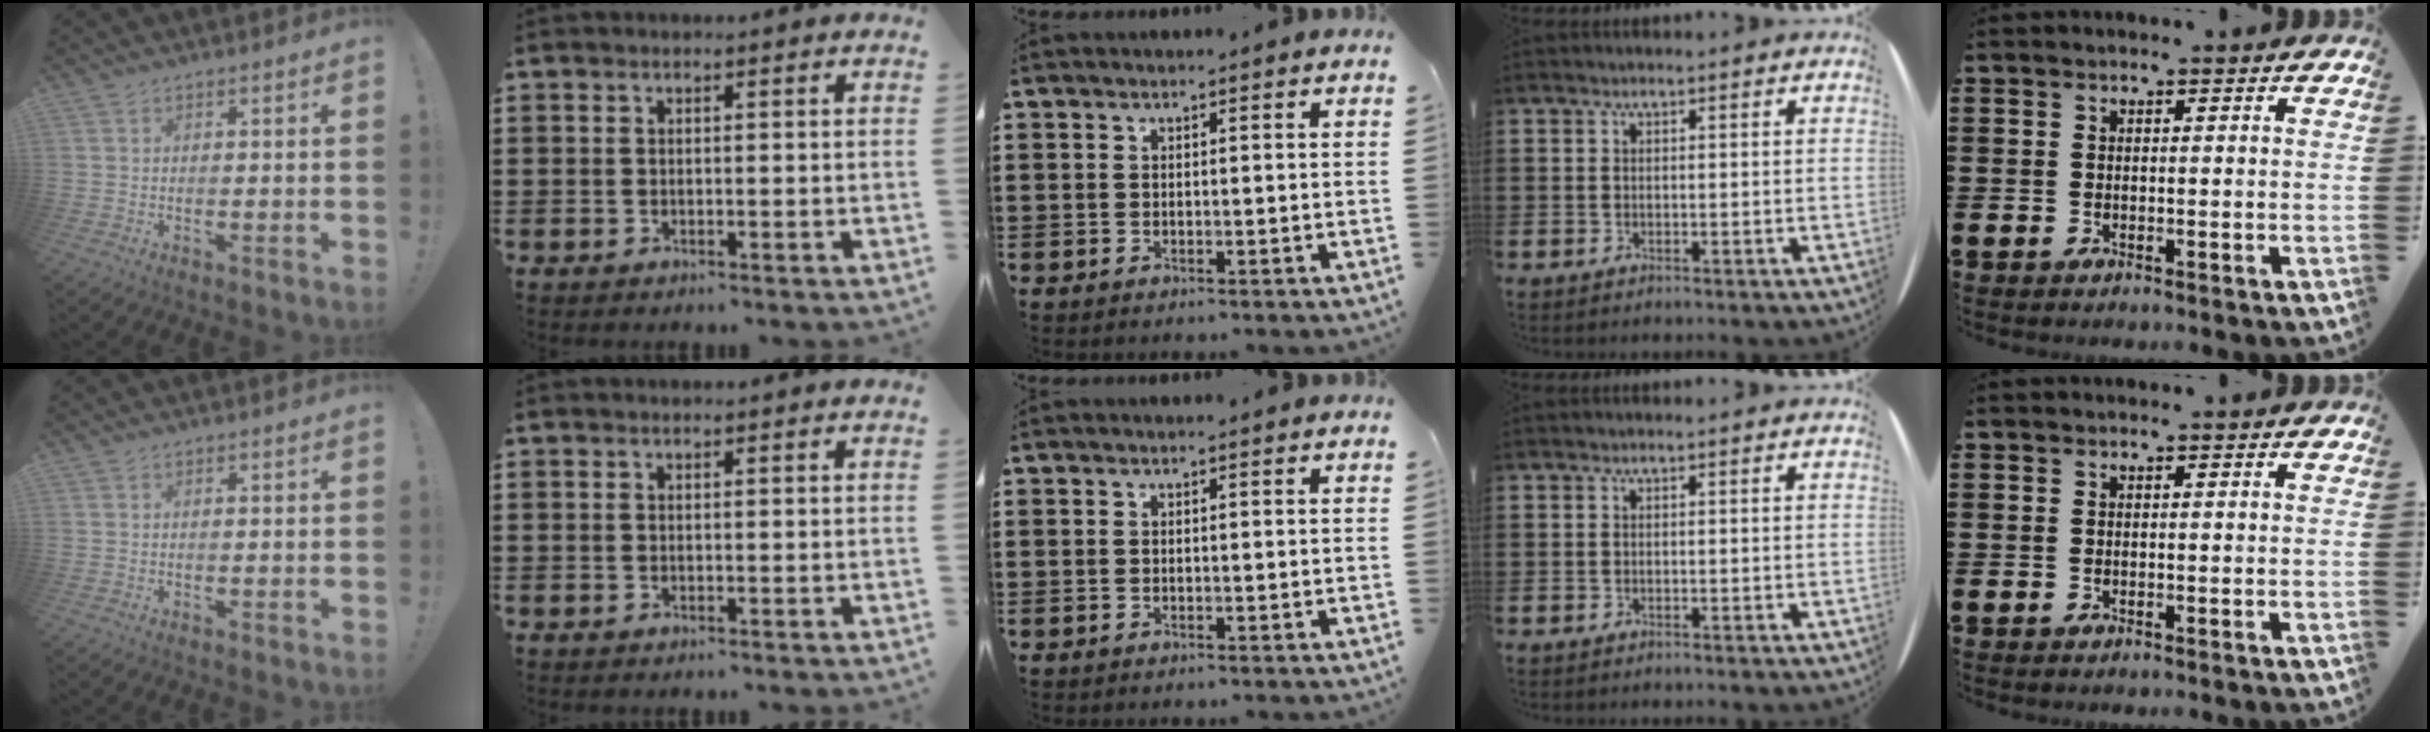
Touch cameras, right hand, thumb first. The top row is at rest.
{}